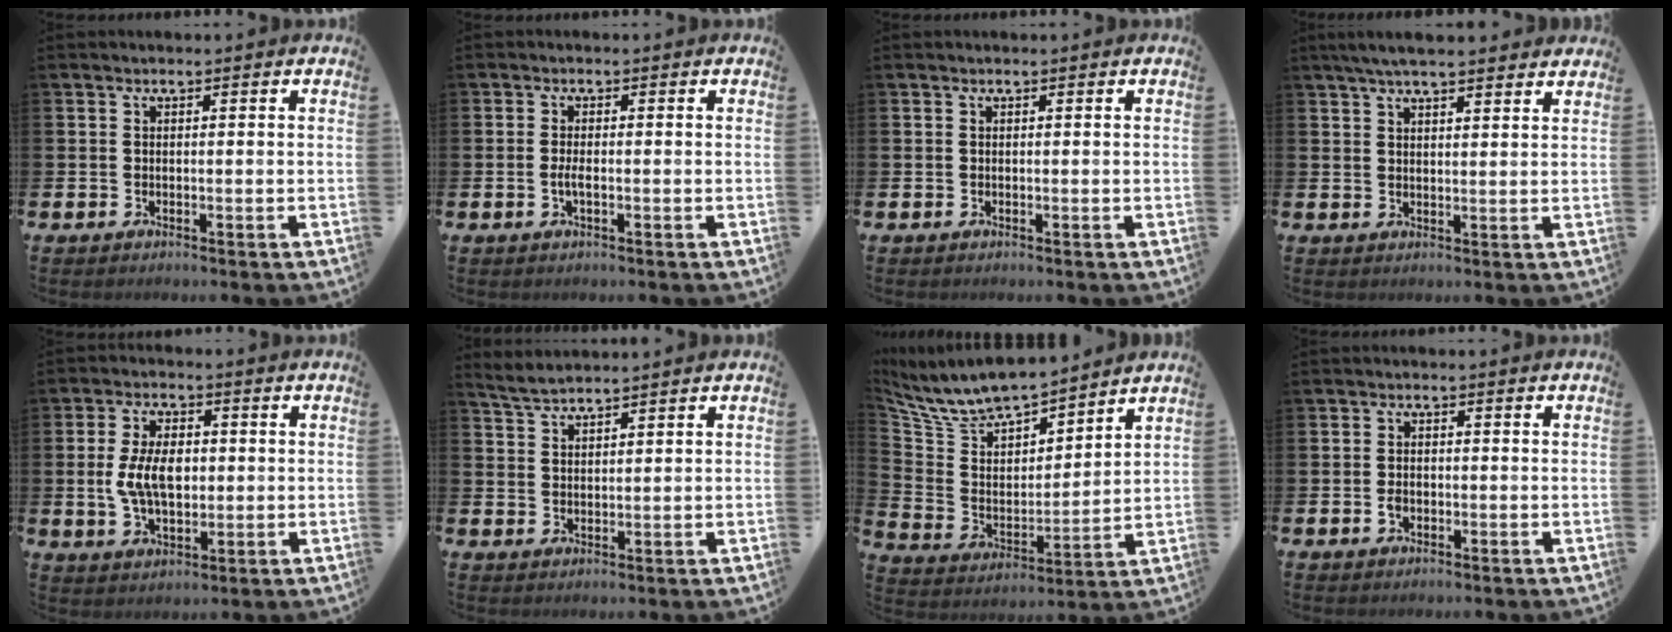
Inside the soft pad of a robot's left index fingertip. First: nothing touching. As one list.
[{"total": 1.5, "force": [-0.4, 0.4, 1.4], "torque": [-0.027, 0.002, -0.007]}, {"total": 0.0}, {"total": 4.7, "force": [4.3, 0.7, 1.8], "torque": [-0.041, -0.009, 0.079]}, {"total": 6.7, "force": [0.4, 3.8, 5.5], "torque": [-0.105, 0.008, 0.004]}, {"total": 2.9, "force": [2.9, -0.1, 0.3], "torque": [-0.022, -0.006, 0.055]}, {"total": 9.4, "force": [9.0, 1.8, 2.2], "torque": [-0.095, -0.063, 0.159]}, {"total": 1.5, "force": [-0.5, 1.1, 0.9], "torque": [-0.018, 0.006, -0.011]}]